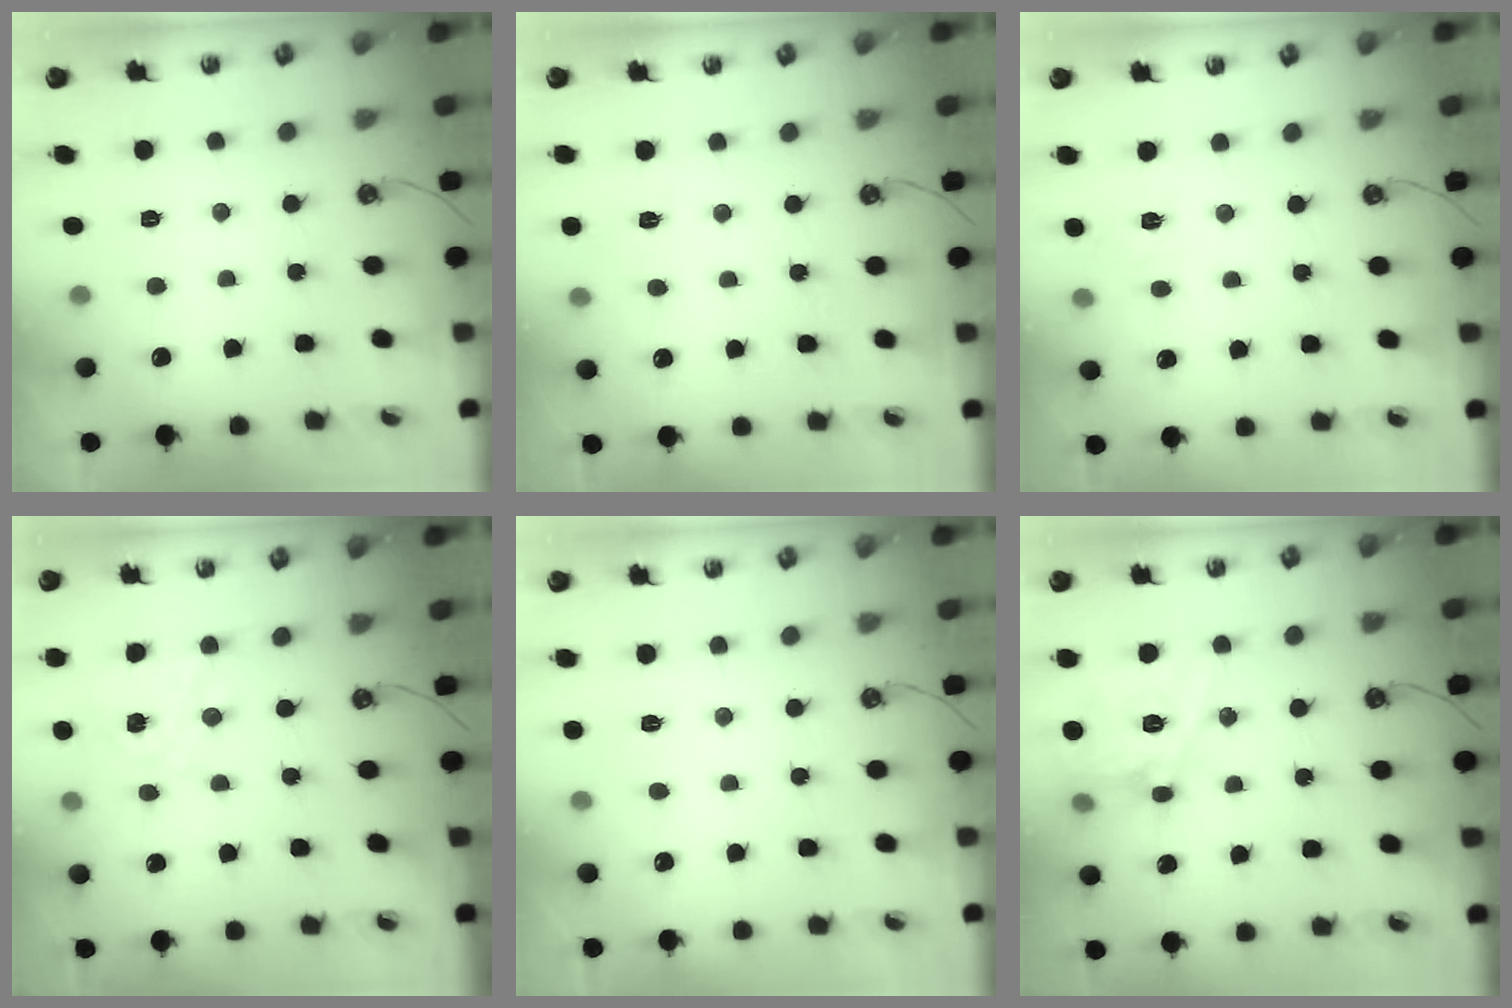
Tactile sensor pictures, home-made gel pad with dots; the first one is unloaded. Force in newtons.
{"total": 5.5, "press": 5.4, "slide": 0.7}
{"total": 3.9, "press": 3.9, "slide": 0.4}
{"total": 2.5, "press": 2.5, "slide": 0.2}
{"total": 4.7, "press": 4.6, "slide": 0.7}
{"total": 15.4, "press": 15.2, "slide": 2.1}